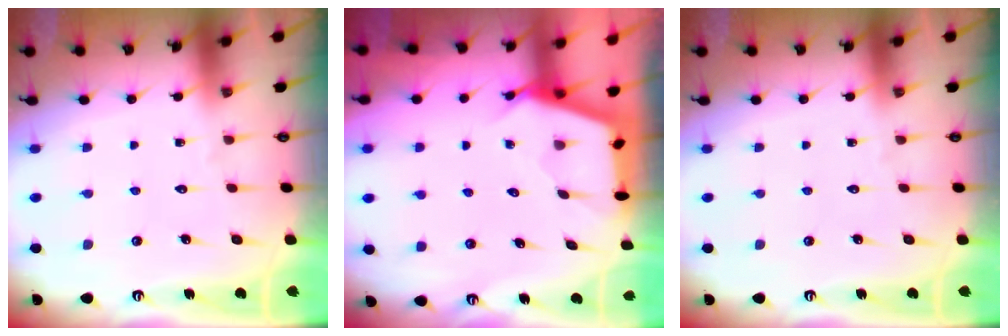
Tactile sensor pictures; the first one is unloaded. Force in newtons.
{"total": 2.6, "press": 2.6, "slide": 0.3}
{"total": 0.0}